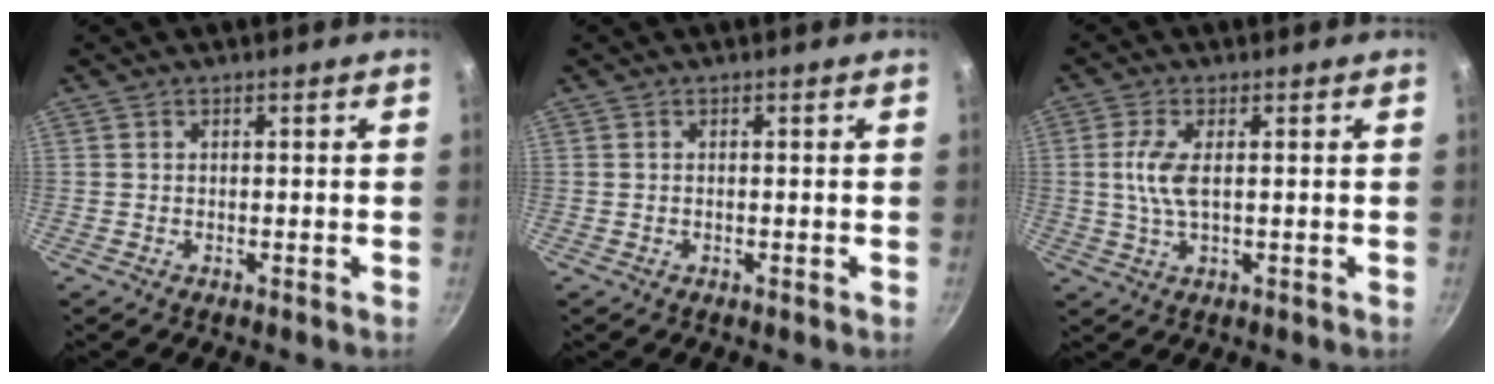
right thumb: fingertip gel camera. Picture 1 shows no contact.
{"total": 0.0}
{"total": 5.4, "force": [0.5, 2.0, 5.0], "torque": [-0.116, 0.002, 0.009]}